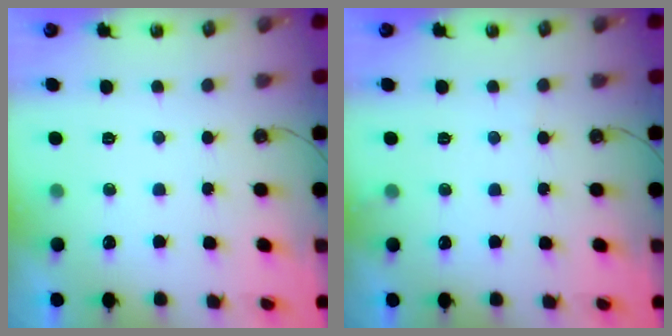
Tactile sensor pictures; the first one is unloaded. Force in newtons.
{"total": 4.1, "press": 4.1, "slide": 0.3}